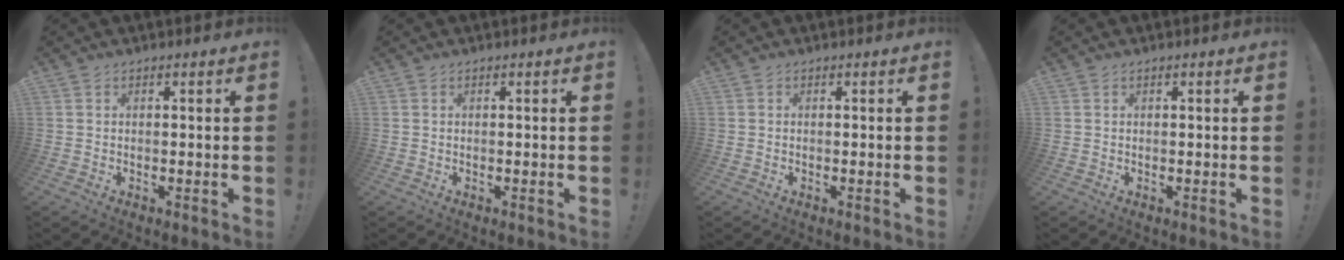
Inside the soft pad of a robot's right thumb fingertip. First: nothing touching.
{"total": 0.0}
{"total": 0.0}
{"total": 0.0}